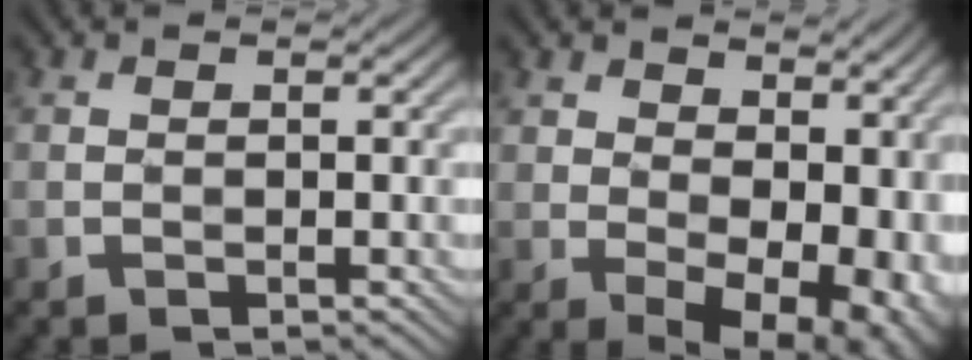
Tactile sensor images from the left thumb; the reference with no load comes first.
{"total": 15.0, "force": [1.5, 9.6, 11.5], "torque": [-0.133, -0.018, 0.079]}